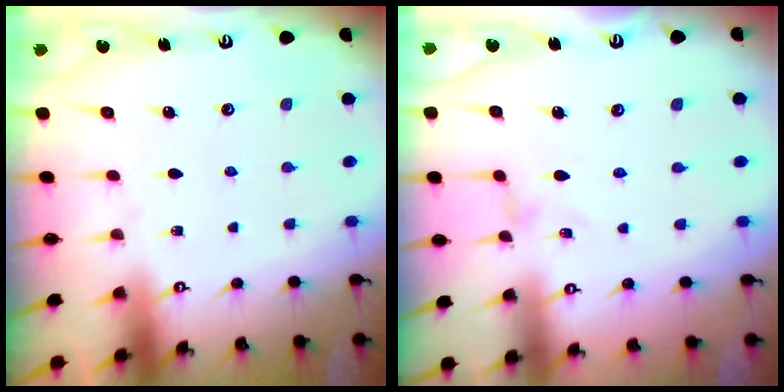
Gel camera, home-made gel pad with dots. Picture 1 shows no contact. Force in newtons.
{"total": 0.0}